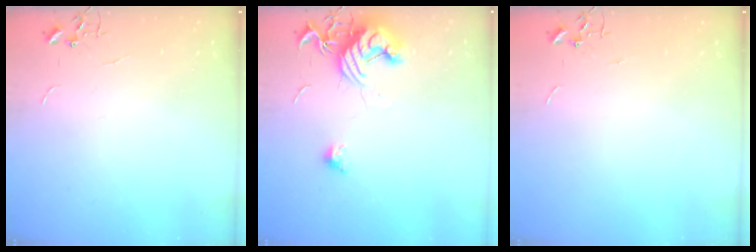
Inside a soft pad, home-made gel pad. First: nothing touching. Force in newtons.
{"total": 13.8, "press": 13.8, "slide": 1.0}
{"total": 0.0}